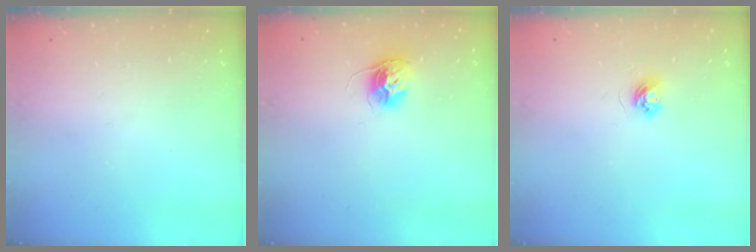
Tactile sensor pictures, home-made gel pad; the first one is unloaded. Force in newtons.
{"total": 10.3, "press": 10.3, "slide": 0.6}
{"total": 3.6, "press": 3.6, "slide": 0.5}